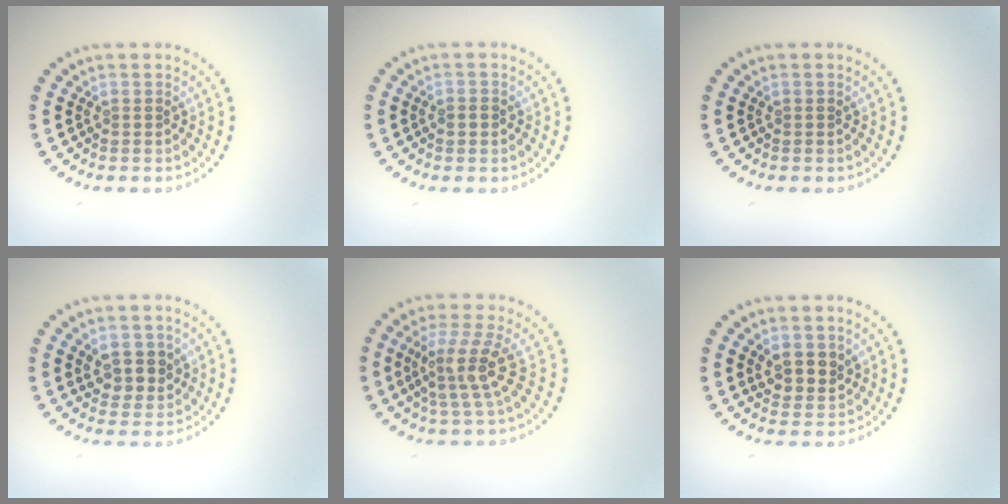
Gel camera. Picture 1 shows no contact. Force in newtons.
{"total": 1.3, "press": 1.3, "slide": 0.1}
{"total": 0.0}
{"total": 2.8, "press": 2.7, "slide": 0.9}
{"total": 3.8, "press": 2.8, "slide": 2.7}
{"total": 2.7, "press": 2.4, "slide": 1.1}